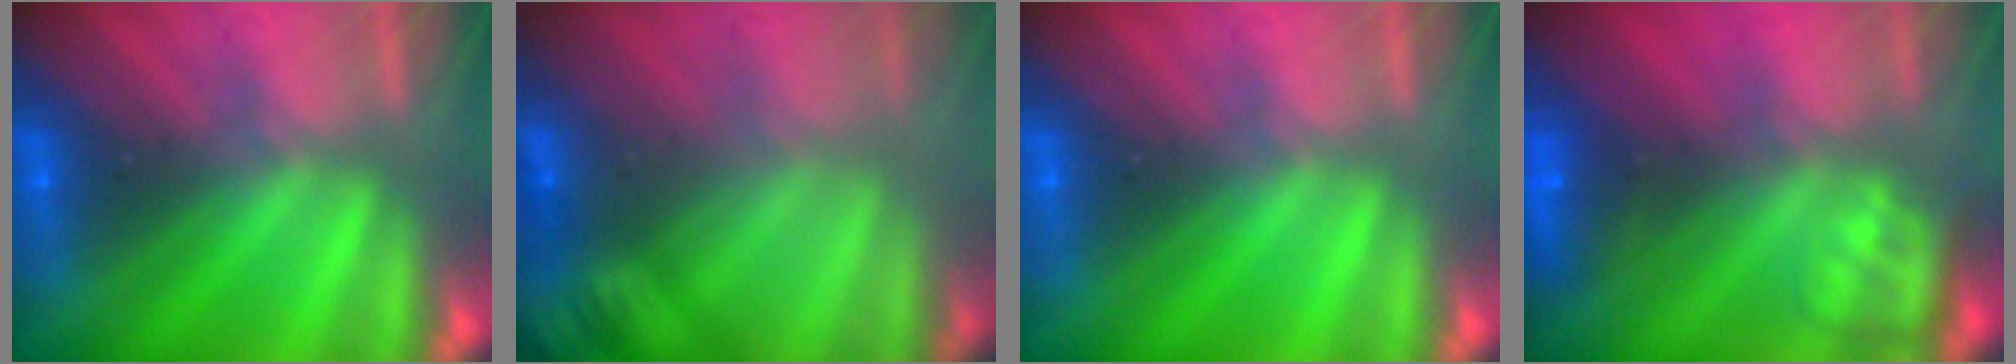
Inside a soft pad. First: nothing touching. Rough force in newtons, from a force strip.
{"total": 3.2}
{"total": 0.0}
{"total": 7.3}